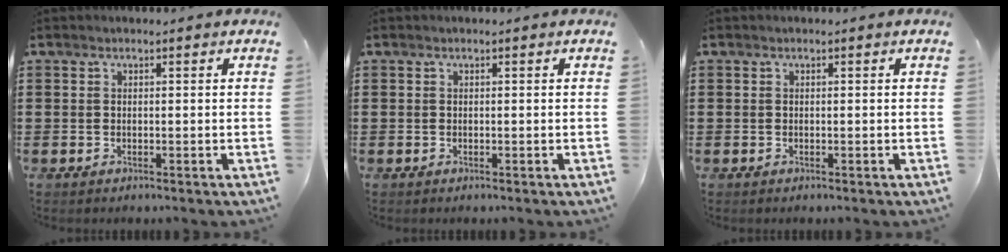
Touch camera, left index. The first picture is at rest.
{"total": 0.0}
{"total": 0.0}